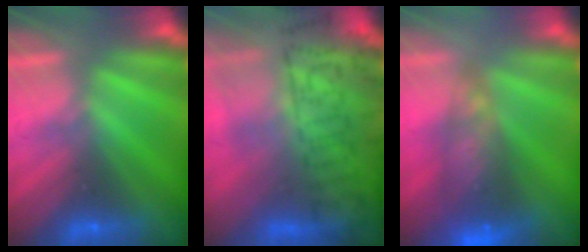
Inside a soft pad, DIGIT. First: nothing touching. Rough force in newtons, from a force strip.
{"total": 5.8}
{"total": 8.2}